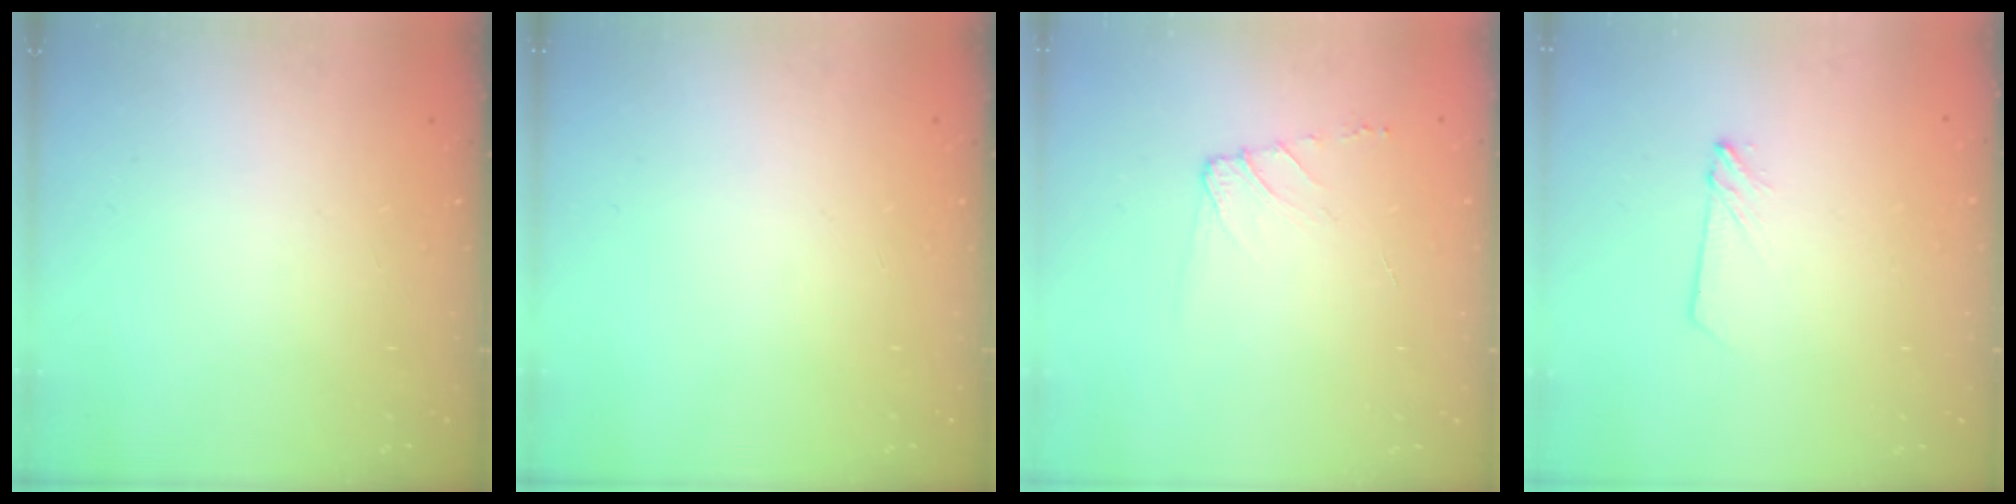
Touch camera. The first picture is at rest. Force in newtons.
{"total": 0.0}
{"total": 7.0, "press": 6.9, "slide": 1.0}
{"total": 2.8, "press": 2.8, "slide": 0.3}